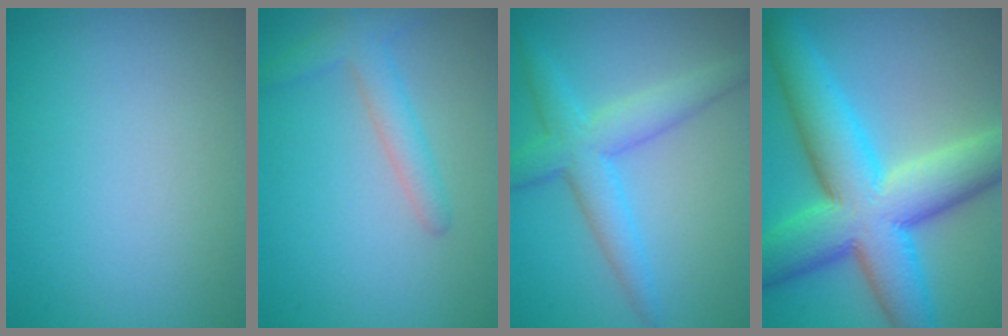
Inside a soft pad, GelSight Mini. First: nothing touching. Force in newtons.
{"total": 2.1, "press": 2.1, "slide": 0.2}
{"total": 4.6, "press": 4.6, "slide": 0.1}
{"total": 12.0, "press": 12.0, "slide": 0.5}